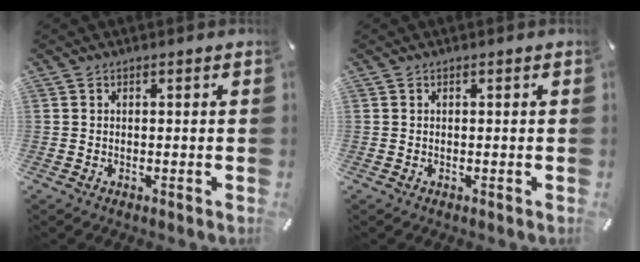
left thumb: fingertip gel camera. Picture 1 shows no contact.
{"total": 0.0}